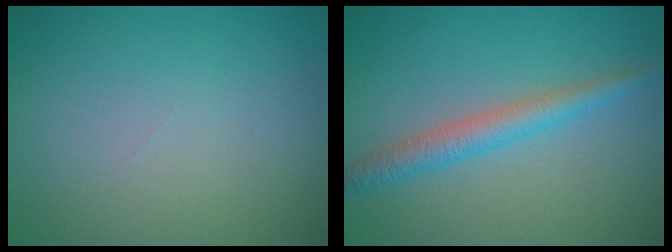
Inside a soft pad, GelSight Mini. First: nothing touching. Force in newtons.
{"total": 2.9, "press": 2.9, "slide": 0.1}